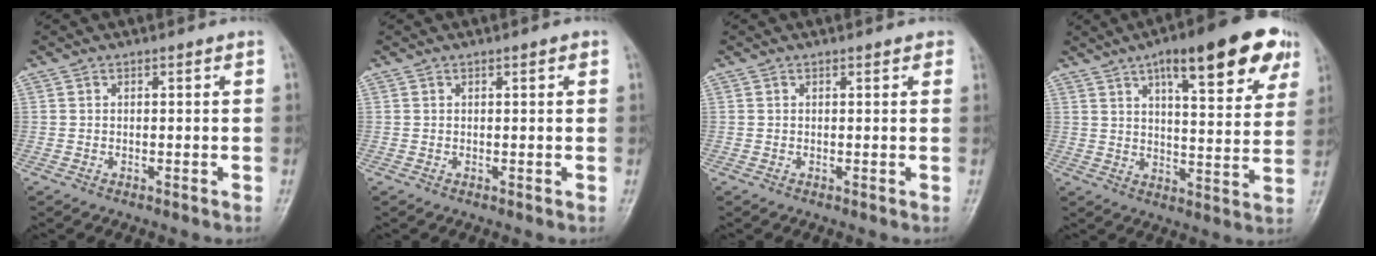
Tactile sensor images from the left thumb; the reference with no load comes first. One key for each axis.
{"total": 0.9, "fx": 0.4, "fy": 0.2, "fz": 0.7, "tx": -0.010, "ty": 0.001, "tz": 0.004}
{"total": 1.1, "fx": 0.8, "fy": 0.6, "fz": 0.6, "tx": -0.004, "ty": -0.002, "tz": 0.005}
{"total": 19.1, "fx": 10.2, "fy": 5.9, "fz": 15.0, "tx": -0.174, "ty": -0.024, "tz": 0.141}